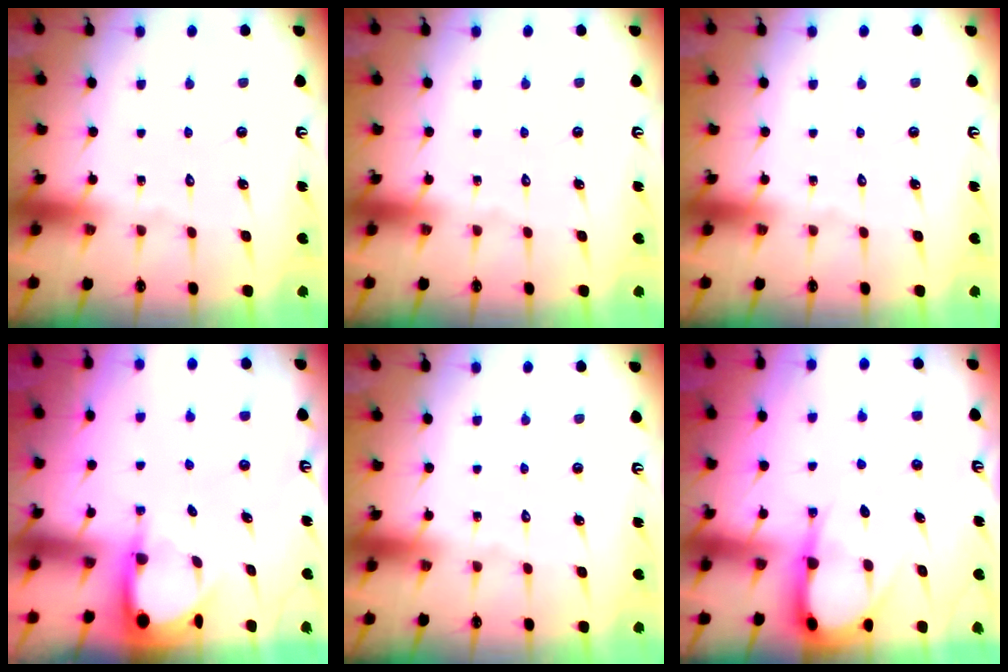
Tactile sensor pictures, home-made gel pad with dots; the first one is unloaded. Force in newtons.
{"total": 0.0}
{"total": 0.0}
{"total": 3.5, "press": 3.4, "slide": 0.2}
{"total": 0.0}
{"total": 5.9, "press": 5.9, "slide": 0.6}